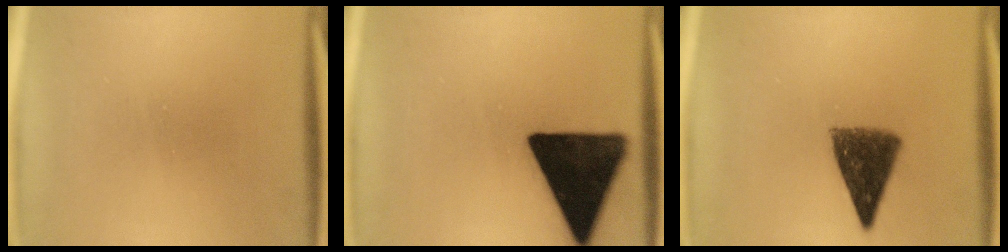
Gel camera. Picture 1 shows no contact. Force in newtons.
{"total": 18.1}
{"total": 8.9}